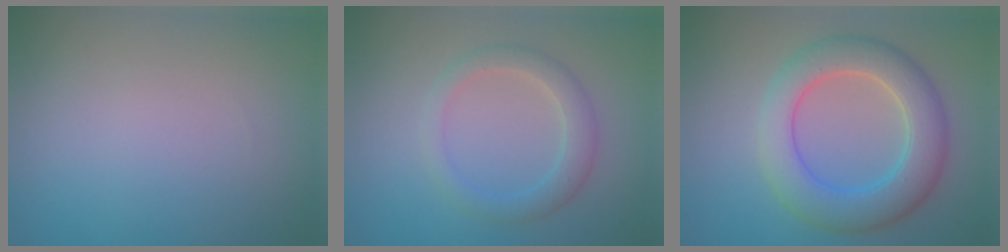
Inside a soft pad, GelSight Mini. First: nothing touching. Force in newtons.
{"total": 2.6, "press": 2.6, "slide": 0.1}
{"total": 6.3, "press": 6.3, "slide": 0.0}